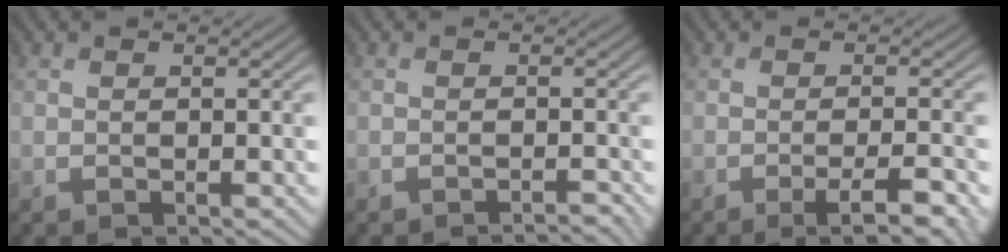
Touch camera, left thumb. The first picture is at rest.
{"total": 1.3, "force": [-1.2, 0.1, 0.5], "torque": [0.002, 0.007, -0.022]}
{"total": 6.2, "force": [-3.4, 1.0, 5.1], "torque": [-0.075, 0.012, -0.047]}